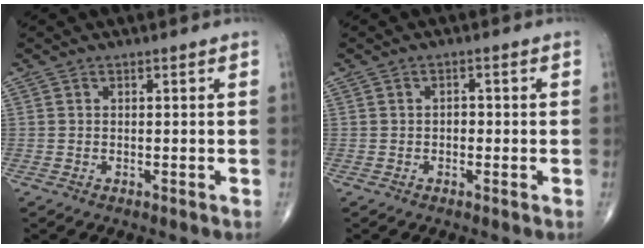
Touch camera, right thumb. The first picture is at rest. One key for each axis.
{"total": 1.4, "fx": -0.4, "fy": 1.0, "fz": 0.9, "tx": -0.003, "ty": 0.004, "tz": -0.011}